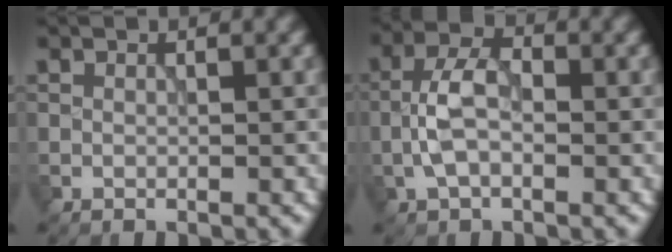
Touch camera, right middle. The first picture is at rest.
{"total": 4.0, "force": [-0.9, 2.1, 3.3], "torque": [-0.068, 0.012, -0.025]}